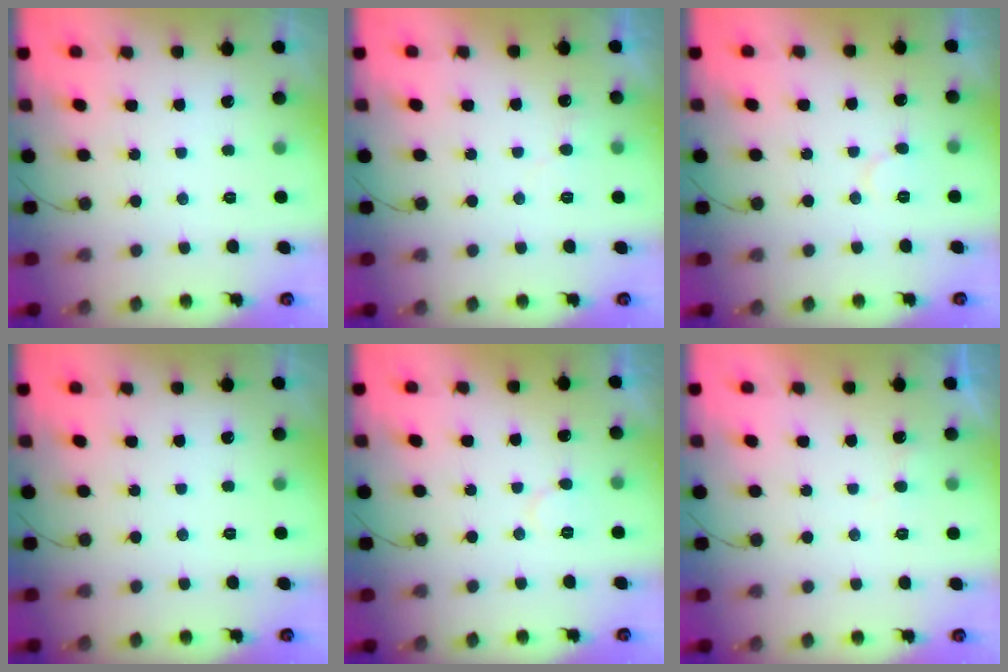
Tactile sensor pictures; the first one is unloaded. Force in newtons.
{"total": 5.4, "press": 5.3, "slide": 0.5}
{"total": 6.2, "press": 6.1, "slide": 0.8}
{"total": 0.0}
{"total": 4.8, "press": 4.8, "slide": 0.4}
{"total": 4.0, "press": 4.0, "slide": 0.3}